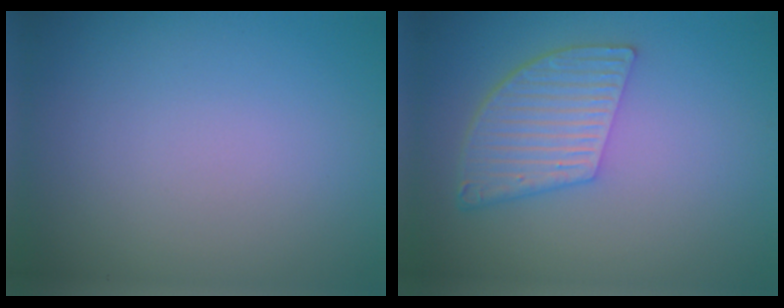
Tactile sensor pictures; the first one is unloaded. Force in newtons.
{"total": 5.6, "press": 4.3, "slide": 3.6}